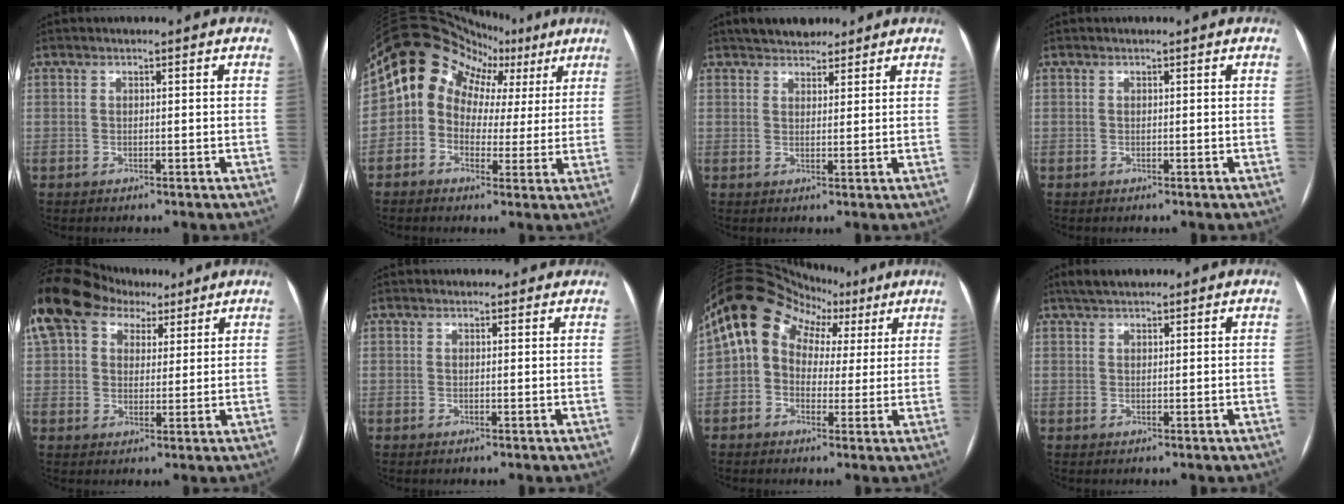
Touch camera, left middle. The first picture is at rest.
{"total": 14.0, "force": [5.1, 12.0, 5.3], "torque": [-0.083, 0.071, 0.066]}
{"total": 5.5, "force": [4.6, 2.3, 1.8], "torque": [-0.017, 0.016, 0.077]}
{"total": 0.0}
{"total": 19.7, "force": [11.3, 13.1, 9.3], "torque": [-0.240, 0.090, 0.201]}
{"total": 2.1, "force": [1.9, 0.9, 0.0], "torque": [0.005, 0.006, 0.014]}
{"total": 13.3, "force": [4.9, 10.5, 6.6], "torque": [-0.115, 0.074, 0.076]}
{"total": 3.2, "force": [2.6, 1.0, 1.6], "torque": [-0.030, 0.017, 0.047]}